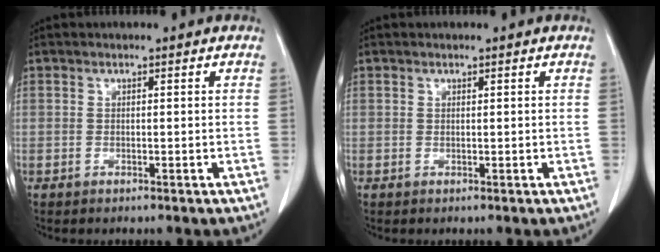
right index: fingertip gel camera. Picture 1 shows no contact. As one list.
[{"total": 0.0}]